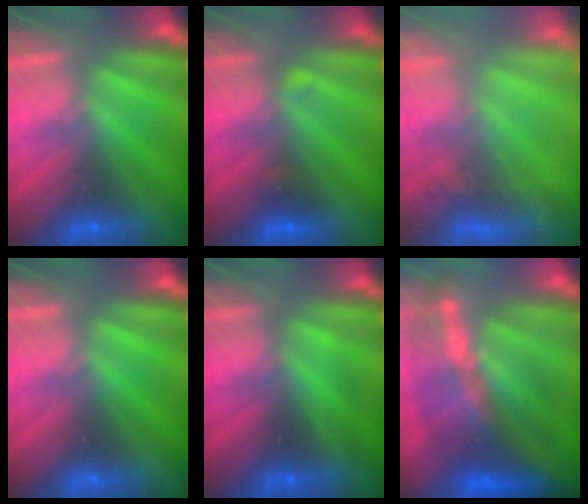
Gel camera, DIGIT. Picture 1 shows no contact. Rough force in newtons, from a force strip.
{"total": 2.2}
{"total": 5.6}
{"total": 0.0}
{"total": 1.6}
{"total": 10.3}